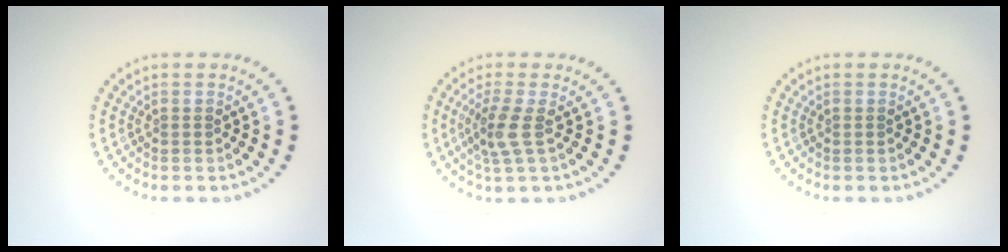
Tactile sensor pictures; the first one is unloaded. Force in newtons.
{"total": 2.5, "press": 2.2, "slide": 1.2}
{"total": 0.0}